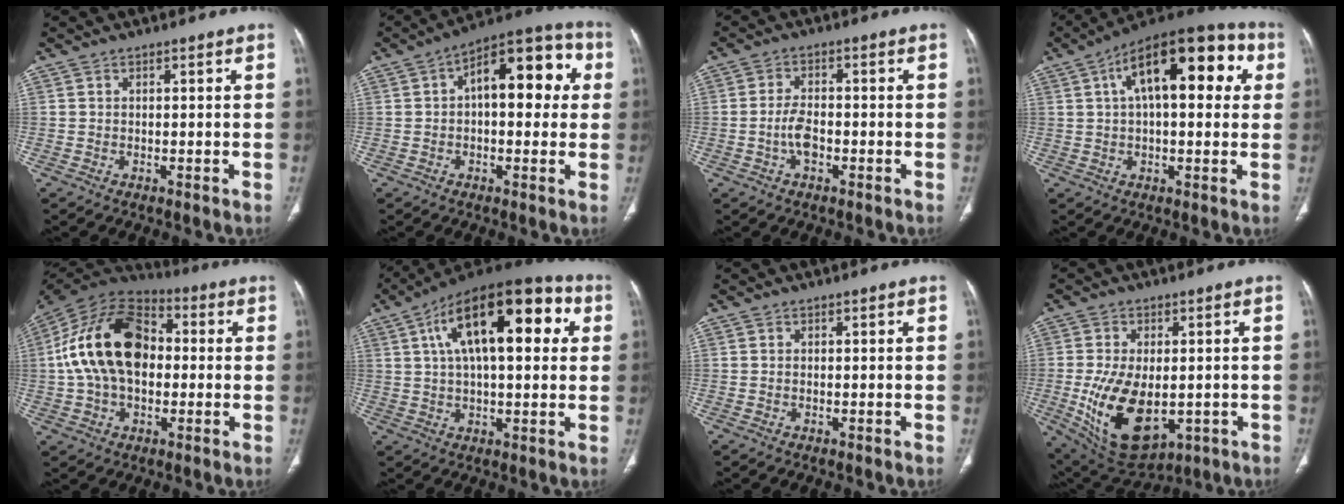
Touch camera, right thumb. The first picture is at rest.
{"total": 15.4, "force": [2.6, 7.8, 13.1], "torque": [-0.140, 0.039, 0.028]}
{"total": 4.4, "force": [-1.3, 2.3, 3.4], "torque": [-0.067, 0.012, -0.026]}
{"total": 20.2, "force": [5.9, 9.1, 17.0], "torque": [-0.229, 0.032, 0.080]}
{"total": 20.8, "force": [1.0, 13.6, 15.7], "torque": [-0.287, 0.029, 0.013]}
{"total": 22.7, "force": [6.7, 9.9, 19.3], "torque": [-0.285, 0.026, 0.097]}
{"total": 0.0}
{"total": 15.8, "force": [-2.8, 9.0, 12.7], "torque": [-0.229, -0.014, -0.016]}